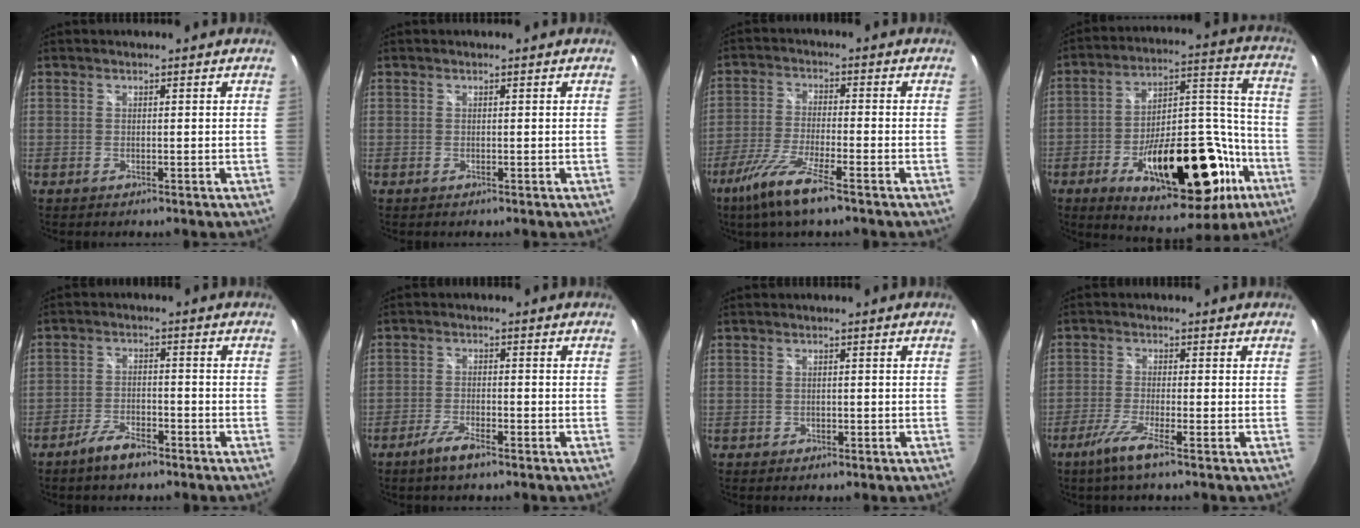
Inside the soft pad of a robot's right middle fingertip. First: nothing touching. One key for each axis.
{"total": 0.0}
{"total": 10.2, "fx": -6.7, "fy": 0.9, "fz": 7.7, "tx": -0.175, "ty": -0.019, "tz": -0.128}
{"total": 26.8, "fx": -12.0, "fy": 11.9, "fz": 20.8, "tx": -0.311, "ty": 0.028, "tz": -0.162}
{"total": 5.5, "fx": -4.1, "fy": 1.8, "fz": 3.1, "tx": -0.076, "ty": 0.000, "tz": -0.073}
{"total": 4.6, "fx": -3.3, "fy": 0.9, "fz": 3.1, "tx": -0.076, "ty": -0.005, "tz": -0.063}
{"total": 0.8, "fx": -0.5, "fy": 0.5, "fz": 0.5, "tx": -0.007, "ty": -0.002, "tz": -0.007}
{"total": 5.4, "fx": -3.5, "fy": -0.4, "fz": 4.2, "tx": -0.096, "ty": -0.011, "tz": -0.066}